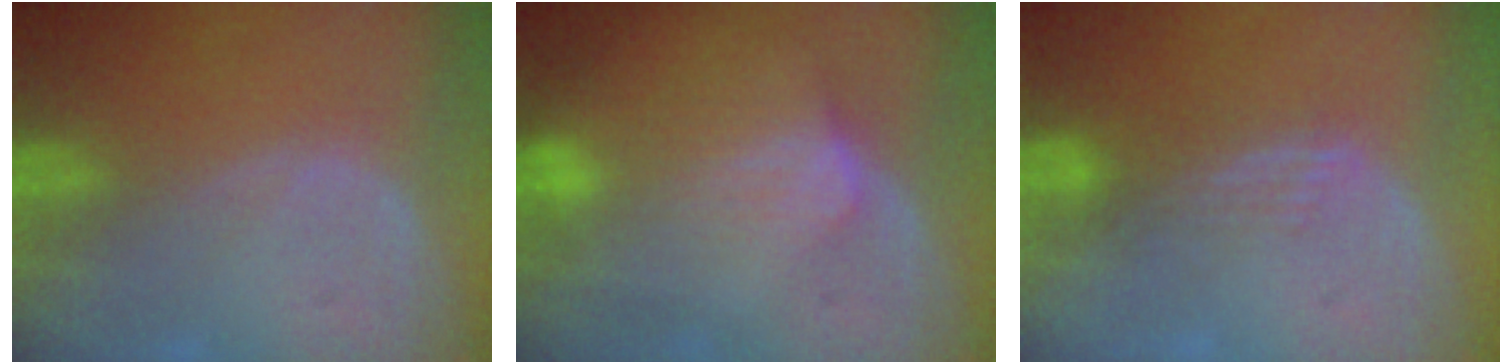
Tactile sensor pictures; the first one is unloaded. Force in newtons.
{"total": 7.2, "press": 6.5, "slide": 3.1}
{"total": 3.1, "press": 2.6, "slide": 1.6}